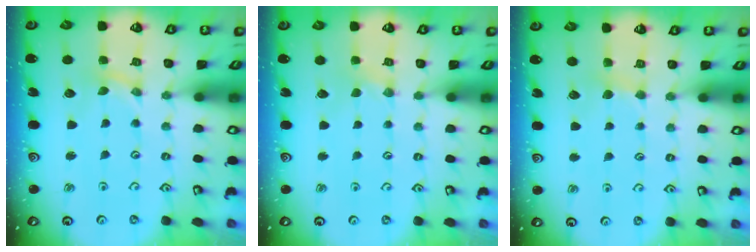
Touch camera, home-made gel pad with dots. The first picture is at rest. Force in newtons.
{"total": 1.2, "press": 1.2, "slide": 0.3}
{"total": 2.8, "press": 2.7, "slide": 0.4}